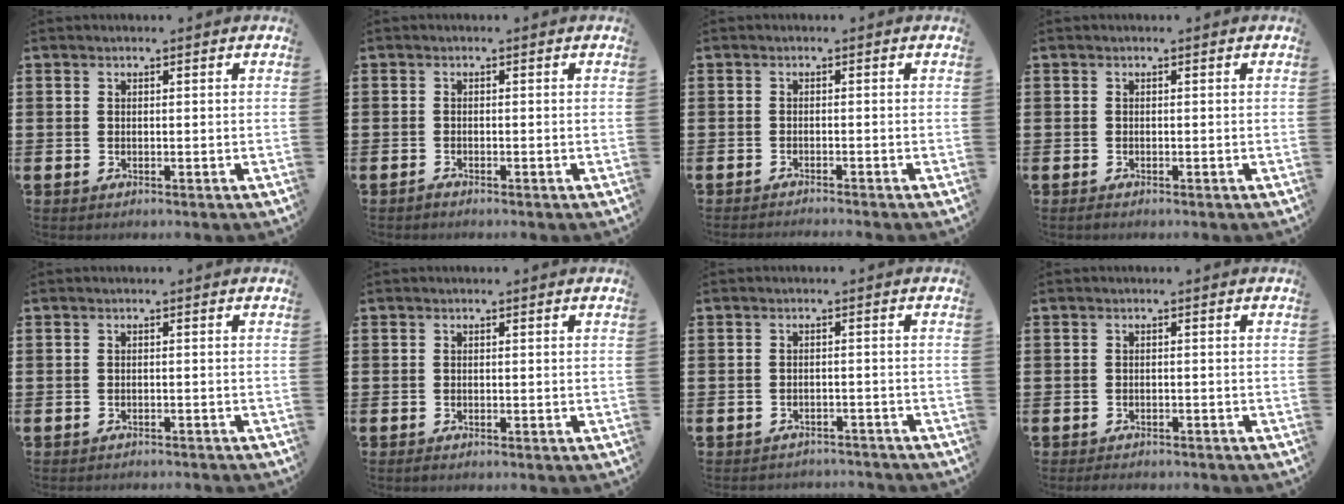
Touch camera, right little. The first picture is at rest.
{"total": 0.6, "force": [-0.6, 0.0, 0.1], "torque": [-0.003, -0.003, -0.011]}
{"total": 0.8, "force": [-0.7, -0.2, 0.0], "torque": [0.000, 0.000, -0.015]}
{"total": 0.0}
{"total": 0.7, "force": [-0.6, -0.2, -0.3], "torque": [0.015, -0.006, -0.013]}
{"total": 0.0}
{"total": 1.5, "force": [-1.4, -0.1, -0.5], "torque": [0.004, 0.001, -0.031]}
{"total": 0.8, "force": [-0.8, -0.1, -0.2], "torque": [0.001, -0.002, -0.016]}